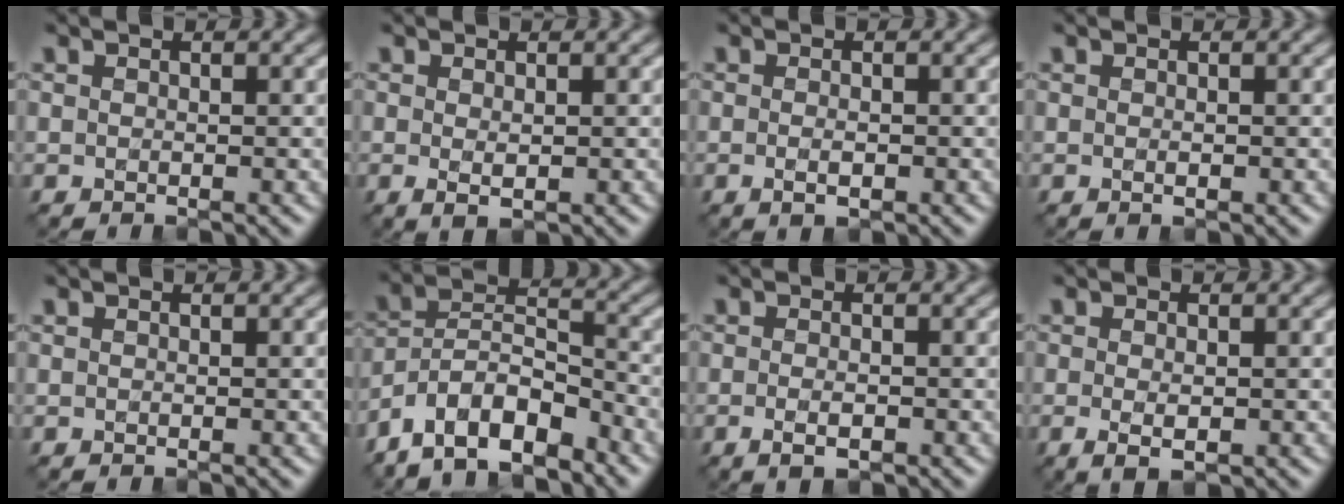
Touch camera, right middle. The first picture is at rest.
{"total": 1.5, "force": [-0.1, 0.5, 1.4], "torque": [-0.025, -0.005, 0.001]}
{"total": 1.4, "force": [-0.4, 0.5, 1.3], "torque": [-0.025, -0.005, -0.008]}
{"total": 0.5, "force": [-0.1, 0.1, 0.5], "torque": [-0.011, -0.002, -0.001]}
{"total": 0.0}
{"total": 9.3, "force": [-6.9, 3.8, 5.0], "torque": [-0.080, 0.009, -0.134]}
{"total": 1.8, "force": [-0.7, 0.6, 1.5], "torque": [-0.030, -0.006, -0.013]}
{"total": 2.1, "force": [-0.5, 0.7, 1.9], "torque": [-0.037, -0.009, -0.005]}